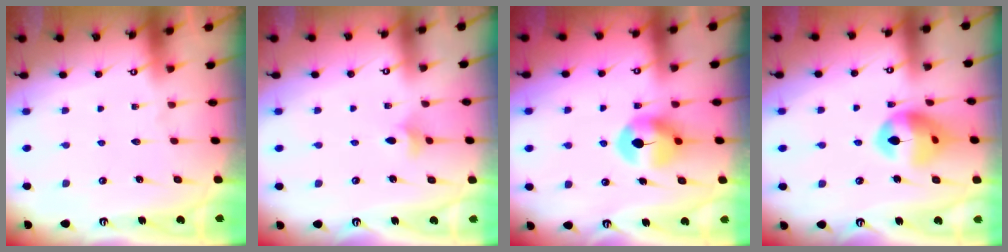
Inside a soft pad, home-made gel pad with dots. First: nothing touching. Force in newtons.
{"total": 3.8, "press": 3.6, "slide": 1.1}
{"total": 7.8, "press": 7.8, "slide": 0.1}
{"total": 13.9, "press": 13.8, "slide": 1.4}